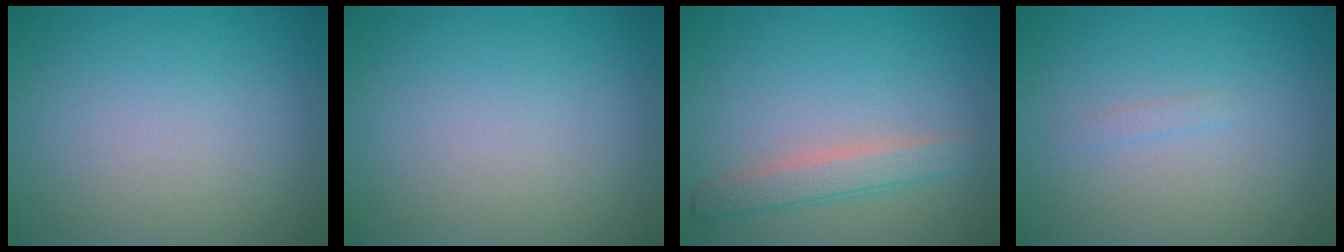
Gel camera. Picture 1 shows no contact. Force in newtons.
{"total": 0.0}
{"total": 2.5, "press": 2.4, "slide": 0.1}
{"total": 0.6, "press": 0.6, "slide": 0.1}